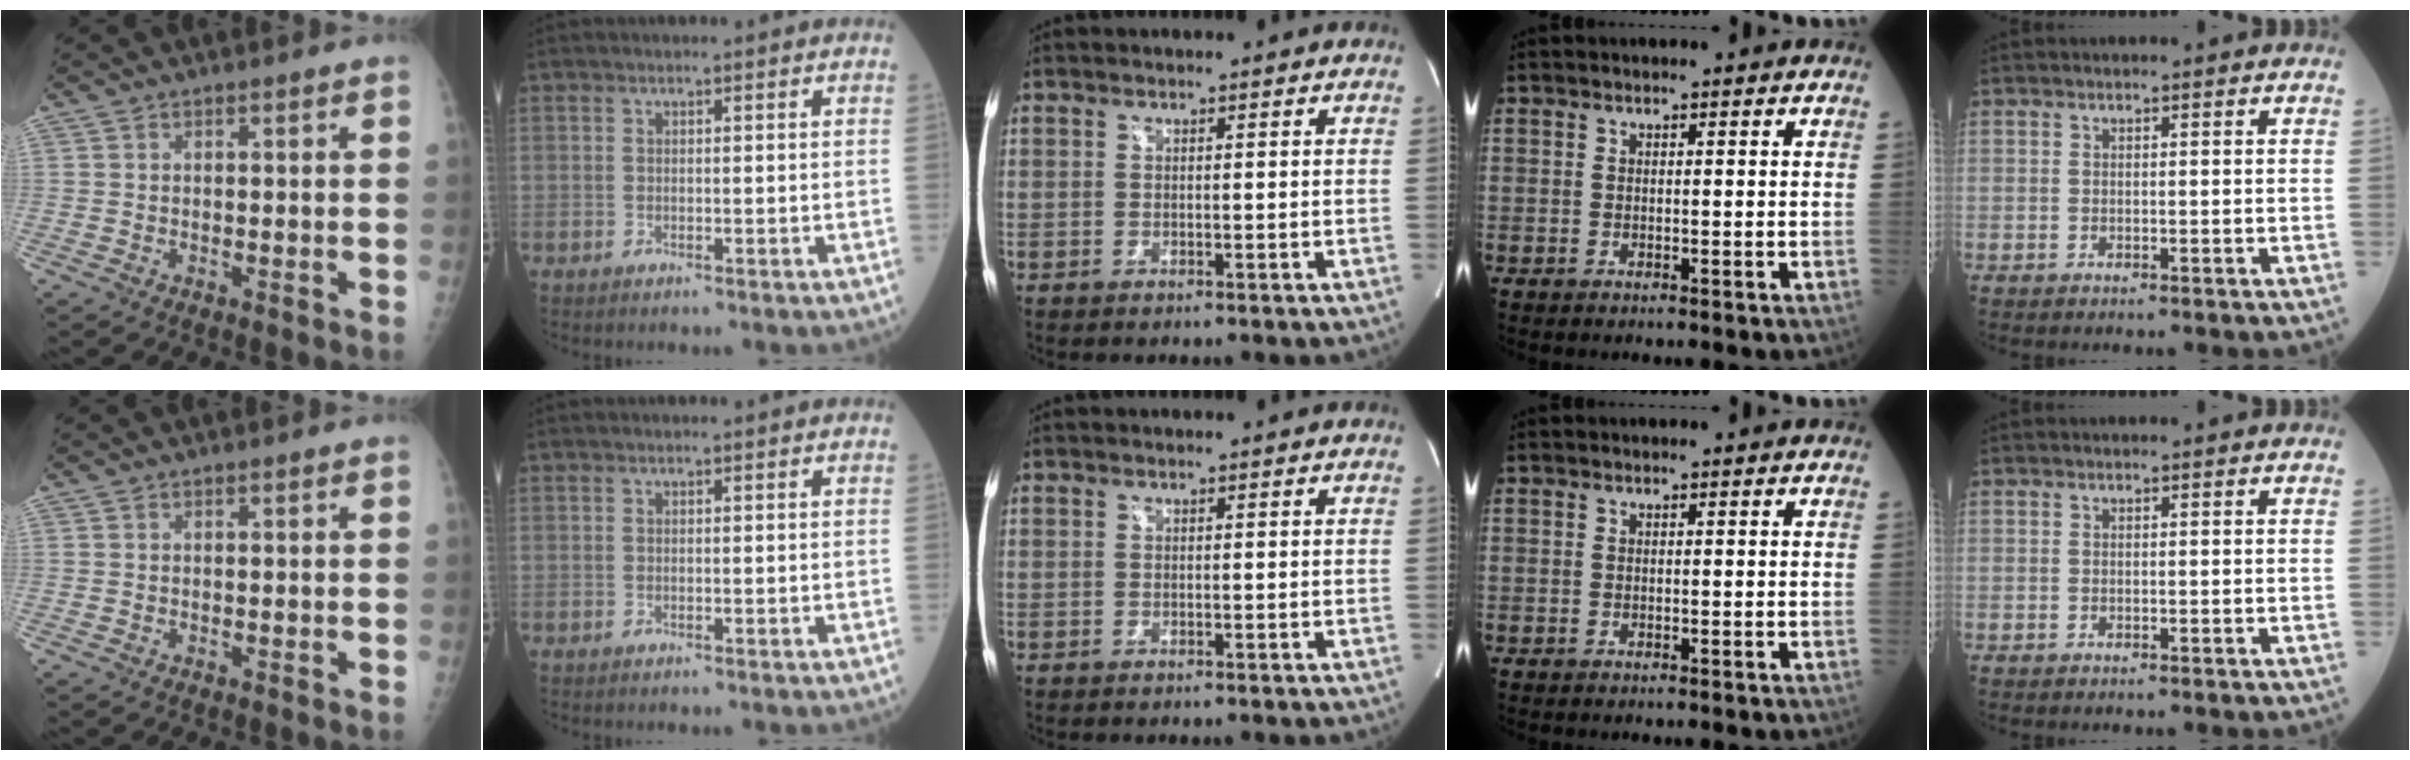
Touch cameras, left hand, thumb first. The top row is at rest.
{}